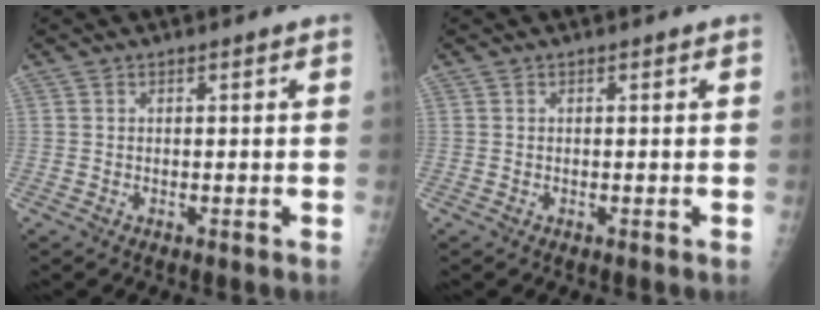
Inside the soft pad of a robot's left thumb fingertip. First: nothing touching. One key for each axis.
{"total": 0.0}